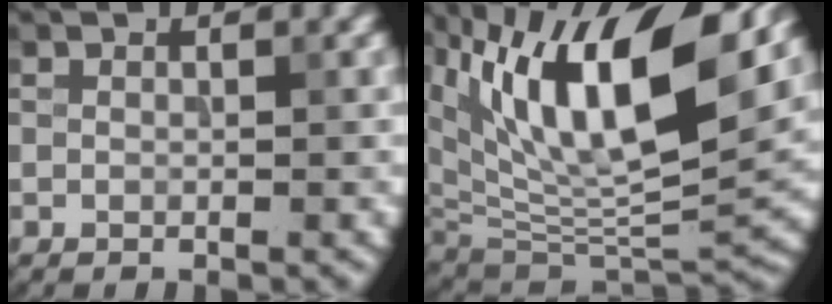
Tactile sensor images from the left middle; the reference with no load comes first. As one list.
[{"total": 14.9, "force": [7.2, 6.4, 11.4], "torque": [-0.191, 0.013, 0.127]}]